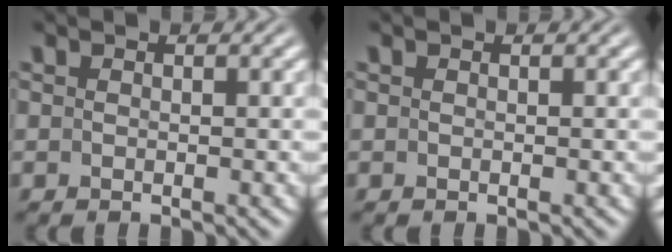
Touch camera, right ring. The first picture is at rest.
{"total": 0.0}